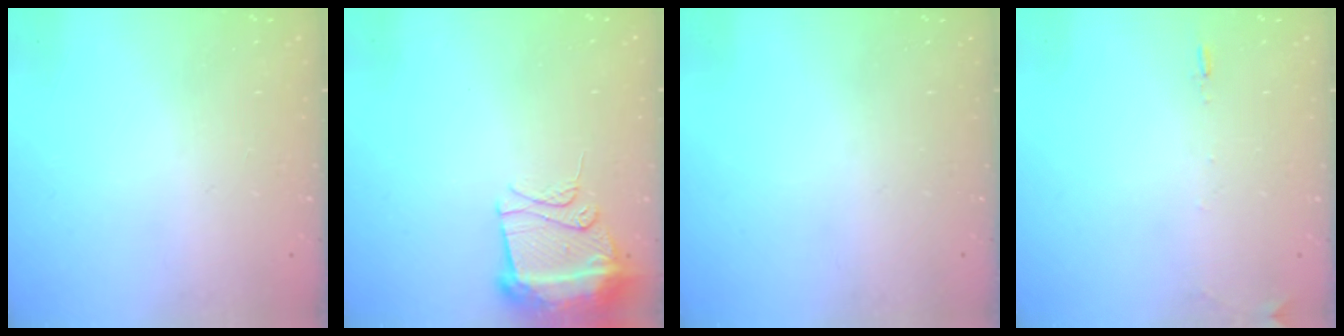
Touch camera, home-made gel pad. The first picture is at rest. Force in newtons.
{"total": 10.8, "press": 10.7, "slide": 1.1}
{"total": 0.0}
{"total": 5.6, "press": 5.3, "slide": 1.8}